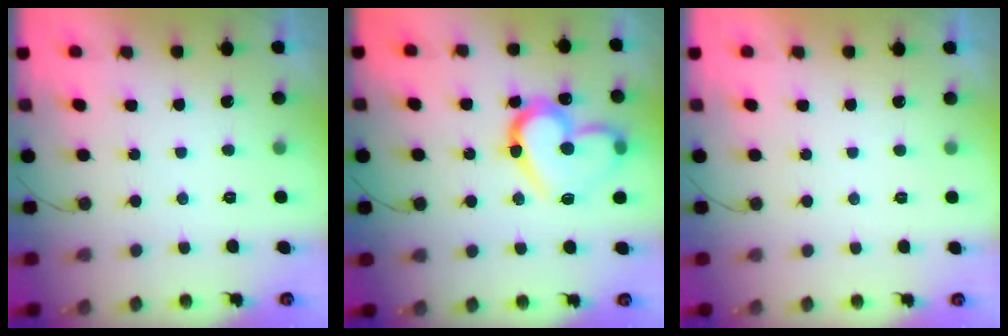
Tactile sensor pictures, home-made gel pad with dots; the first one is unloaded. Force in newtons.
{"total": 18.4, "press": 18.2, "slide": 2.0}
{"total": 1.9, "press": 1.9, "slide": 0.1}